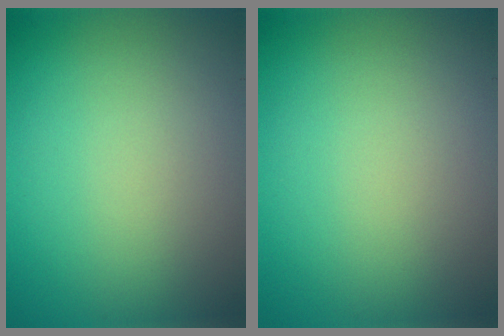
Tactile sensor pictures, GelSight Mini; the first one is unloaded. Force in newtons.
{"total": 0.0}